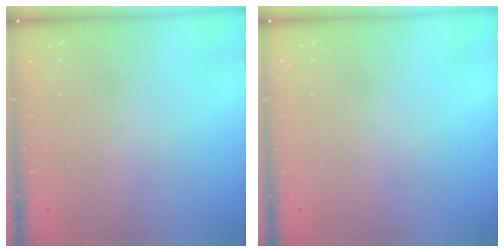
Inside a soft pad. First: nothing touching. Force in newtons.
{"total": 0.0}